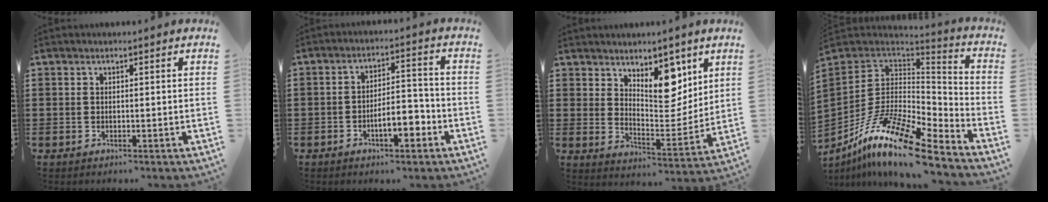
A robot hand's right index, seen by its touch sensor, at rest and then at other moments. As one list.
[{"total": 6.9, "force": [-3.2, 2.5, 5.6], "torque": [-0.098, 0.008, -0.057]}, {"total": 8.6, "force": [5.9, 4.5, 4.4], "torque": [-0.063, -0.039, 0.099]}, {"total": 15.8, "force": [-10.1, 4.6, 11.1], "torque": [-0.221, 0.028, -0.189]}]